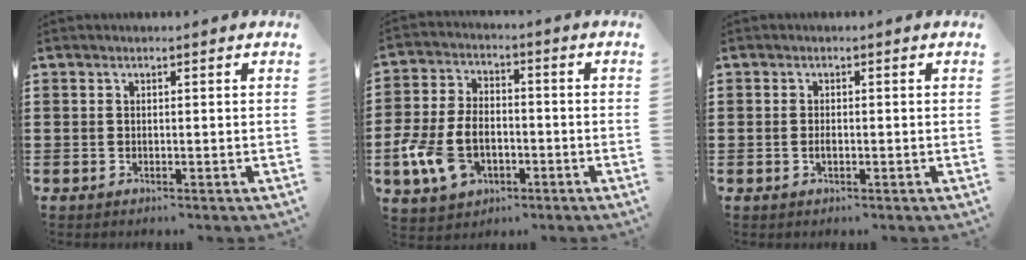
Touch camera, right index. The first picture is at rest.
{"total": 8.9, "force": [-2.9, 6.0, 5.9], "torque": [-0.150, 0.007, -0.057]}
{"total": 1.1, "force": [-0.3, 0.5, 1.0], "torque": [-0.020, -0.003, -0.004]}